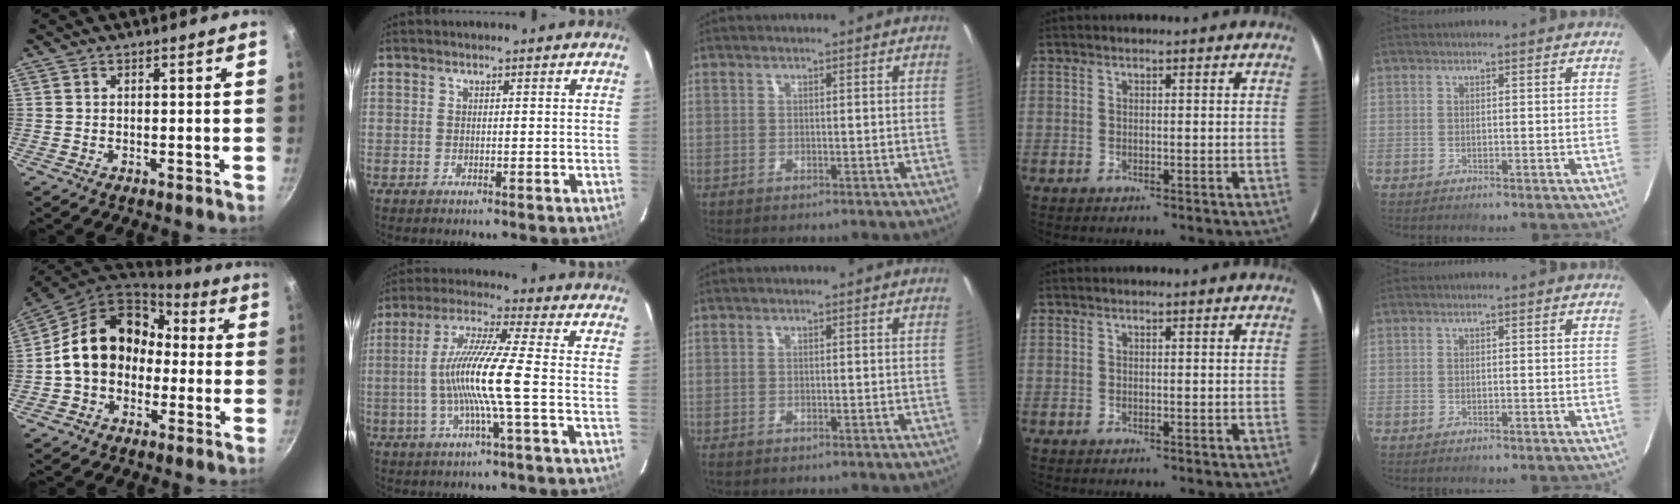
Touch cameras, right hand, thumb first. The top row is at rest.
{"thumb": {"total": 16.4, "force": [-0.1, 13.0, 10.0], "torque": [-0.142, 0.060, -0.012]}, "index": {"total": 12.2, "force": [-2.2, -1.2, 12.0], "torque": [-0.235, 0.001, -0.042]}, "middle": {"total": 0.6, "force": [-0.5, -0.1, 0.3], "torque": [-0.009, -0.003, -0.008]}}